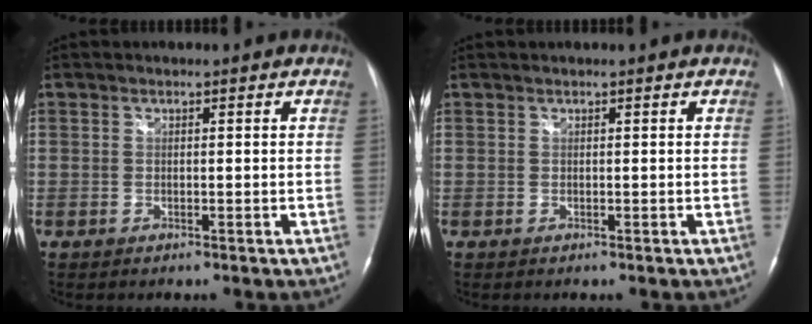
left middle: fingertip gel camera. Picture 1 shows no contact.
{"total": 0.0}